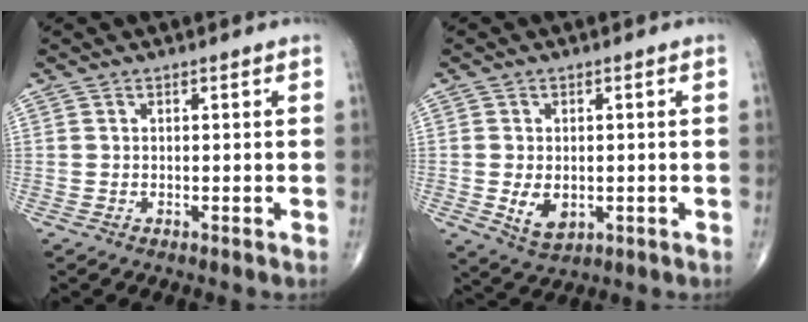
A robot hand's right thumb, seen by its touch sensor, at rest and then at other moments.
{"total": 5.5, "force": [-0.9, 3.6, 4.0], "torque": [-0.060, -0.009, -0.004]}